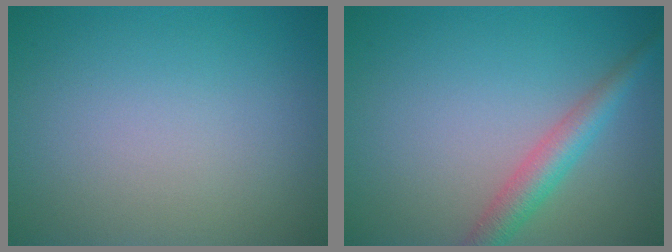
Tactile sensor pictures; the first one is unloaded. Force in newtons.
{"total": 3.2, "press": 3.2, "slide": 0.1}